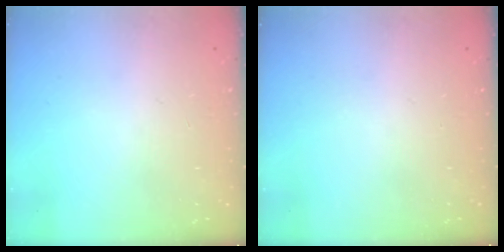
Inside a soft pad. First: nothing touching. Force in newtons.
{"total": 0.0}